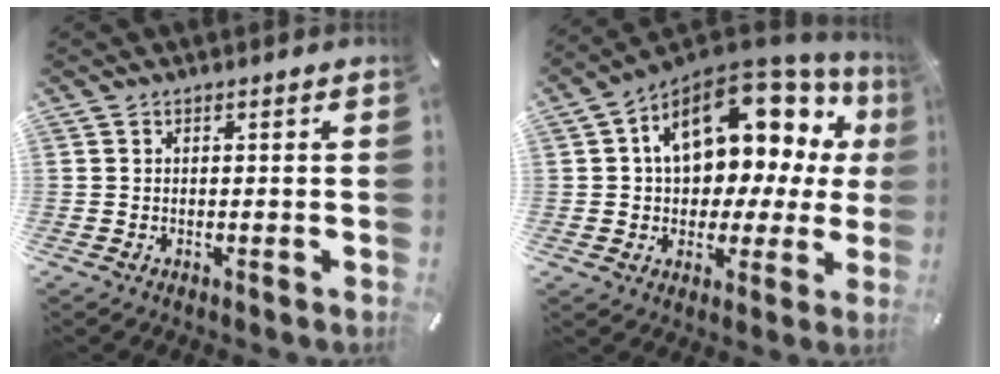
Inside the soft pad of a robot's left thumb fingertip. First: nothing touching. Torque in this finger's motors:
{"motor_torque": [2.19, 2.82, 1.56, -1.15, 0.29]}